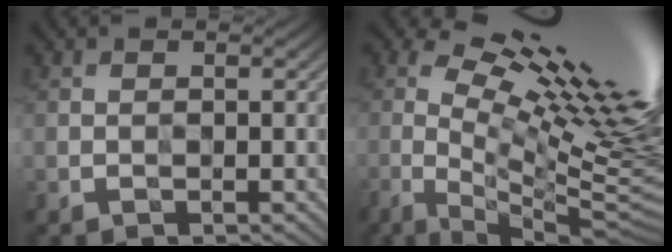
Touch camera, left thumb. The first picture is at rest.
{"total": 19.9, "force": [4.8, 4.7, 18.7], "torque": [-0.276, 0.010, 0.085]}